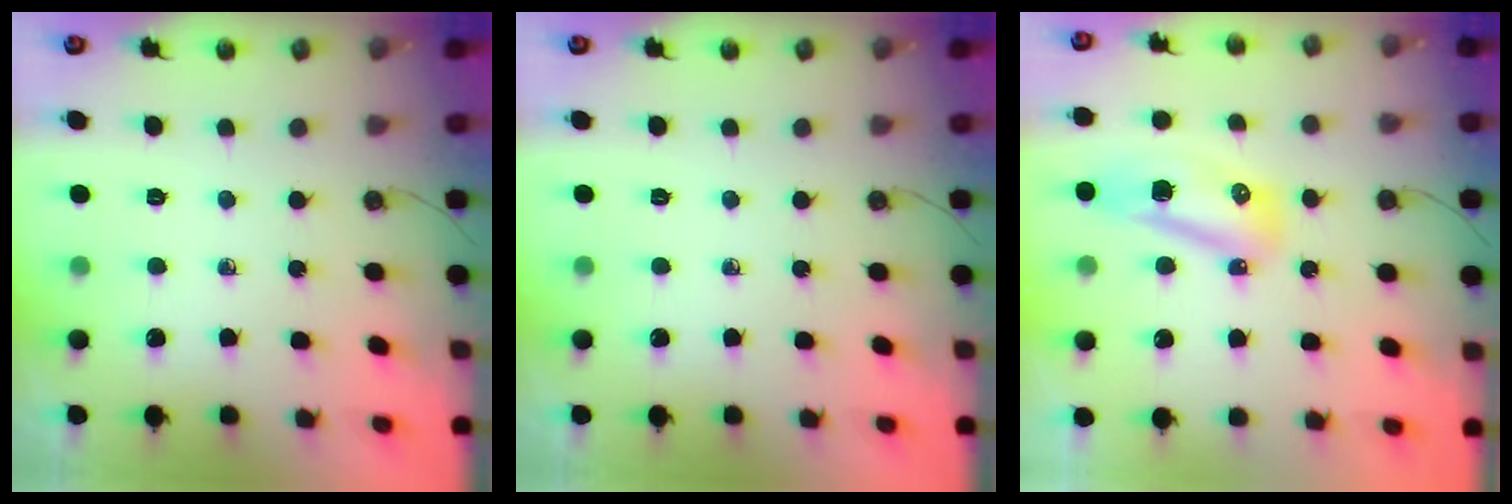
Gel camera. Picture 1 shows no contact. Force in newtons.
{"total": 0.0}
{"total": 9.4, "press": 9.3, "slide": 1.6}